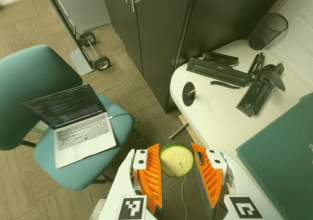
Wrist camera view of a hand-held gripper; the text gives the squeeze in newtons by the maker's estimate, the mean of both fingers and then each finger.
{"total": 10.1, "left": 10.5, "right": 9.6}